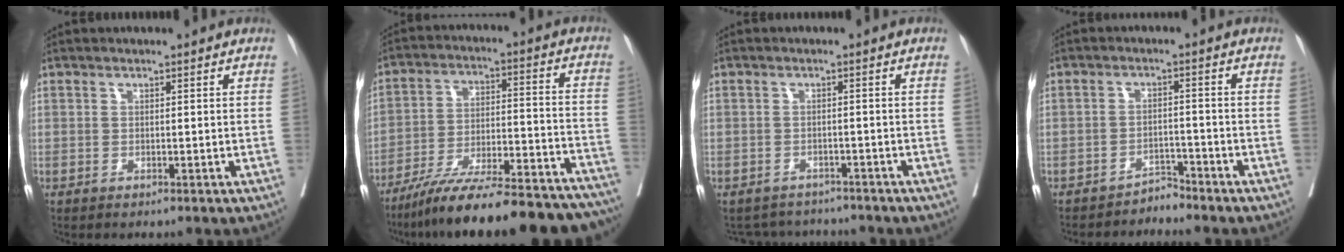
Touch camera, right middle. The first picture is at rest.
{"total": 25.7, "force": [-22.8, 2.7, 11.7], "torque": [-0.129, -0.003, -0.332]}
{"total": 5.4, "force": [-5.2, 1.2, -0.1], "torque": [-0.001, 0.007, -0.068]}
{"total": 2.4, "force": [-2.3, 0.1, -0.5], "torque": [0.019, -0.006, -0.038]}